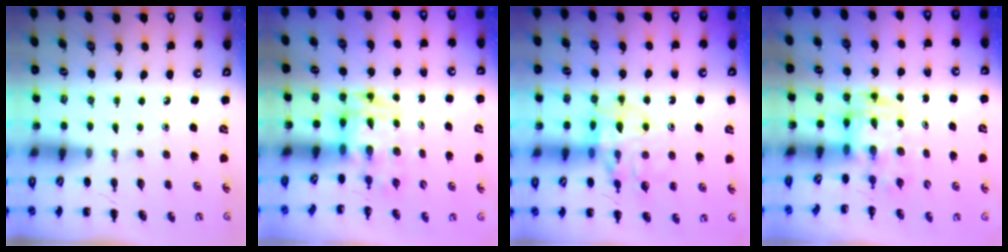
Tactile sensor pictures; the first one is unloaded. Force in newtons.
{"total": 3.6, "press": 3.5, "slide": 0.6}
{"total": 12.6, "press": 12.5, "slide": 2.2}
{"total": 2.9, "press": 2.8, "slide": 0.5}